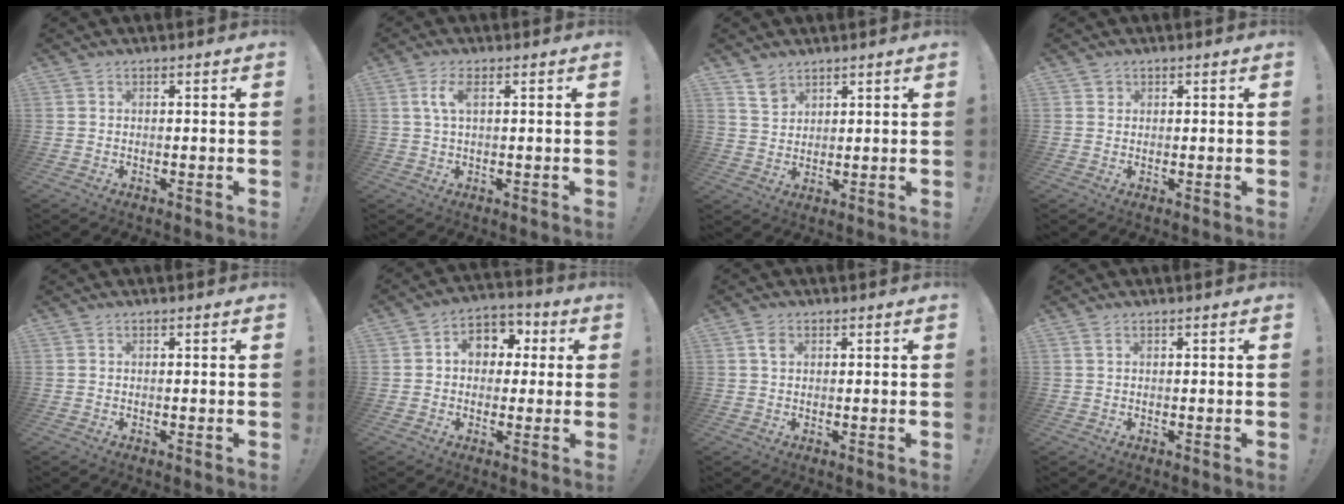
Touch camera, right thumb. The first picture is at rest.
{"total": 4.5, "force": [1.3, 1.5, 4.1], "torque": [-0.075, 0.002, 0.022]}
{"total": 5.4, "force": [4.1, 3.4, 1.1], "torque": [-0.011, -0.028, 0.077]}
{"total": 1.3, "force": [0.7, 1.1, 0.2], "torque": [0.001, -0.001, 0.012]}
{"total": 0.0}
{"total": 8.5, "force": [1.2, 7.1, 4.5], "torque": [-0.055, 0.004, 0.026]}
{"total": 2.0, "force": [0.9, 1.4, 1.1], "torque": [-0.012, -0.002, 0.014]}
{"total": 1.2, "force": [0.6, 0.3, 1.0], "torque": [-0.025, 0.003, 0.012]}